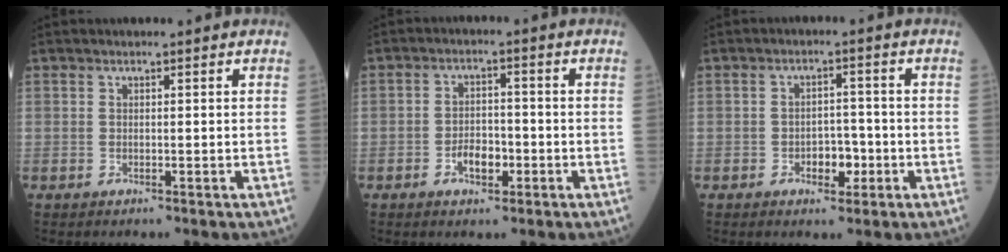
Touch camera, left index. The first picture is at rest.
{"total": 4.1, "force": [-1.9, 2.2, 2.8], "torque": [-0.047, 0.007, -0.033]}
{"total": 3.9, "force": [-1.6, 2.2, 2.7], "torque": [-0.033, 0.007, -0.024]}